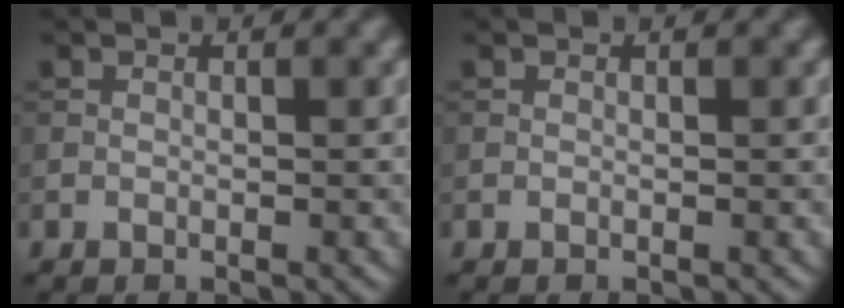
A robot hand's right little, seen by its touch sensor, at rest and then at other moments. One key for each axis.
{"total": 0.0}